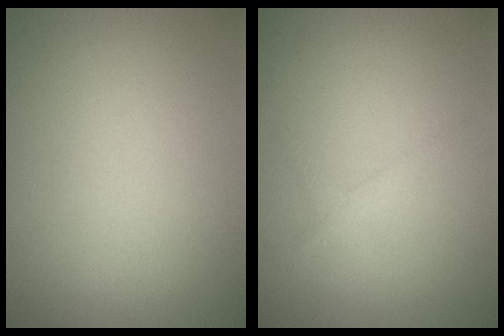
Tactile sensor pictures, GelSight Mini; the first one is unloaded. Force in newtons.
{"total": 1.1, "press": 1.1, "slide": 0.0}